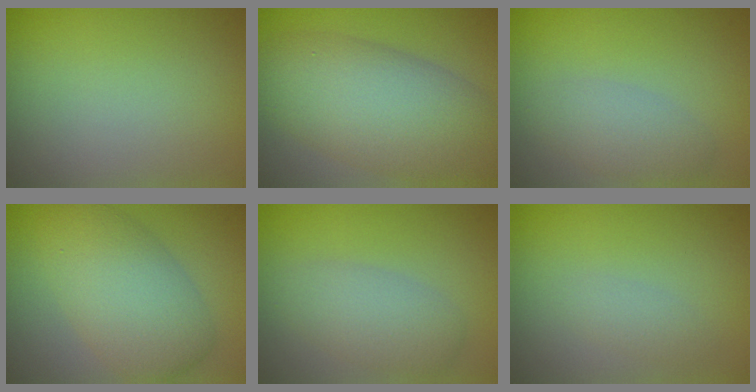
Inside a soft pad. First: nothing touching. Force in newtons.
{"total": 9.9, "press": 9.9, "slide": 0.6}
{"total": 2.8, "press": 2.8, "slide": 0.1}
{"total": 7.0, "press": 7.0, "slide": 0.2}
{"total": 3.5, "press": 3.5, "slide": 0.1}
{"total": 1.3, "press": 1.3, "slide": 0.0}